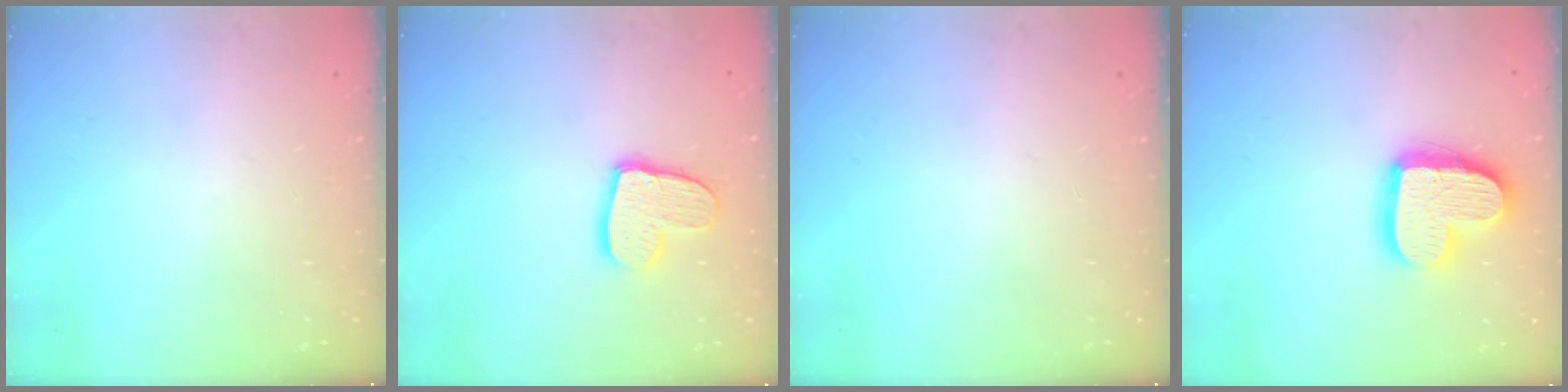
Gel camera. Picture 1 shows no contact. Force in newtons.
{"total": 12.2, "press": 12.2, "slide": 1.0}
{"total": 0.0}
{"total": 17.3, "press": 17.3, "slide": 1.5}